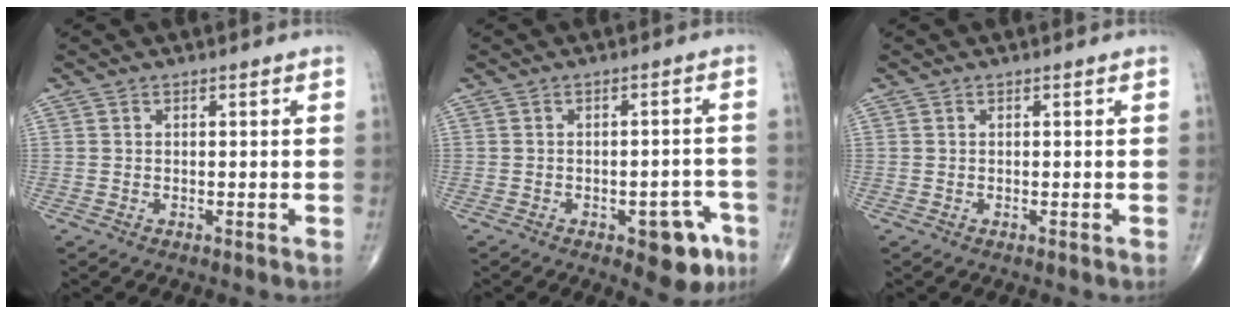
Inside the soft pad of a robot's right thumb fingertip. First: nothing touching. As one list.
[{"total": 7.6, "force": [-3.8, 3.5, 5.6], "torque": [-0.040, 0.023, -0.040]}, {"total": 0.0}]